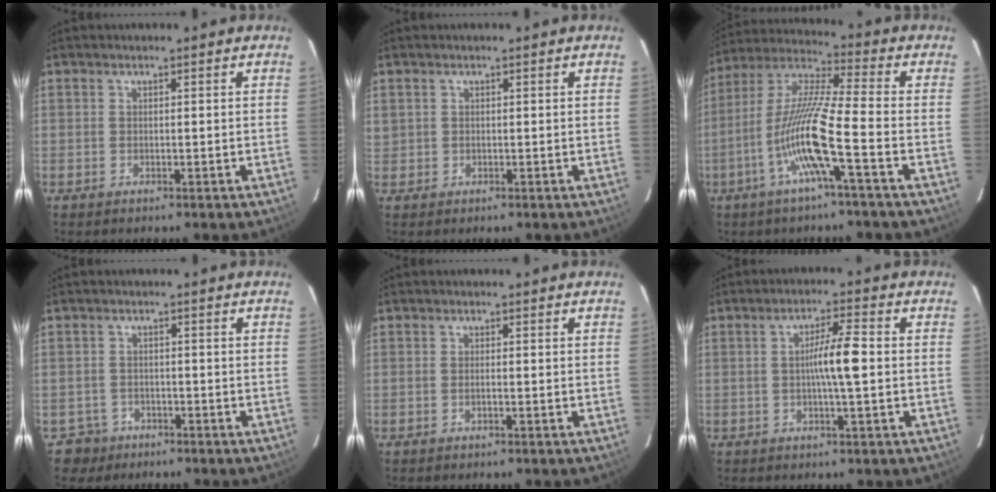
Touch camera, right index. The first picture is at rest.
{"total": 1.3, "force": [0.5, 1.2, 0.3], "torque": [-0.007, 0.014, 0.012]}
{"total": 13.0, "force": [-4.6, -0.3, 12.2], "torque": [-0.249, 0.005, -0.096]}
{"total": 3.5, "force": [-1.9, 2.9, -0.8], "torque": [0.013, 0.011, -0.031]}
{"total": 0.8, "force": [-0.2, 0.1, 0.8], "torque": [-0.016, 0.001, -0.003]}
{"total": 5.9, "force": [-0.2, 0.1, 5.9], "torque": [-0.105, 0.006, -0.006]}